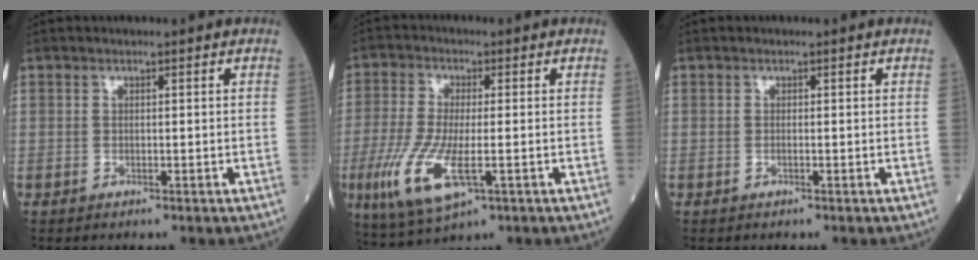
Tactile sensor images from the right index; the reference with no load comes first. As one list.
[{"total": 10.6, "force": [-3.4, 3.0, 9.6], "torque": [-0.209, -0.030, -0.060]}, {"total": 0.0}]